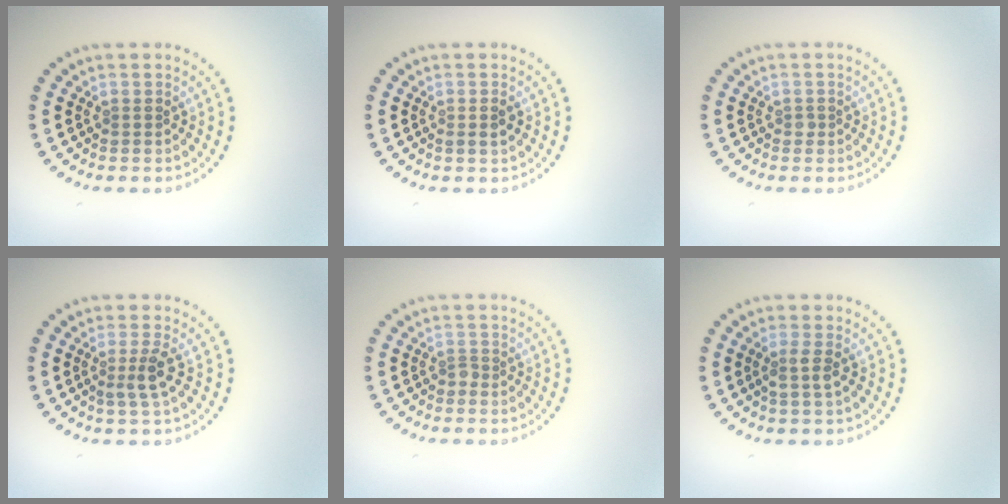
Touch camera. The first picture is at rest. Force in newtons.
{"total": 1.1, "press": 1.0, "slide": 0.5}
{"total": 0.6, "press": 0.5, "slide": 0.3}
{"total": 2.2, "press": 1.7, "slide": 1.4}
{"total": 0.8, "press": 0.5, "slide": 0.6}
{"total": 1.6, "press": 1.3, "slide": 0.9}